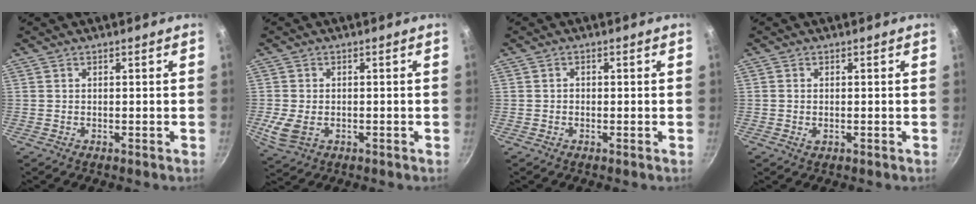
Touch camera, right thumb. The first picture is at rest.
{"total": 5.4, "force": [-1.1, 3.7, 3.8], "torque": [-0.081, -0.008, -0.017]}
{"total": 0.8, "force": [-0.2, 0.7, 0.4], "torque": [-0.005, 0.003, -0.004]}
{"total": 1.2, "force": [-0.2, 0.7, 1.0], "torque": [-0.019, -0.001, -0.004]}